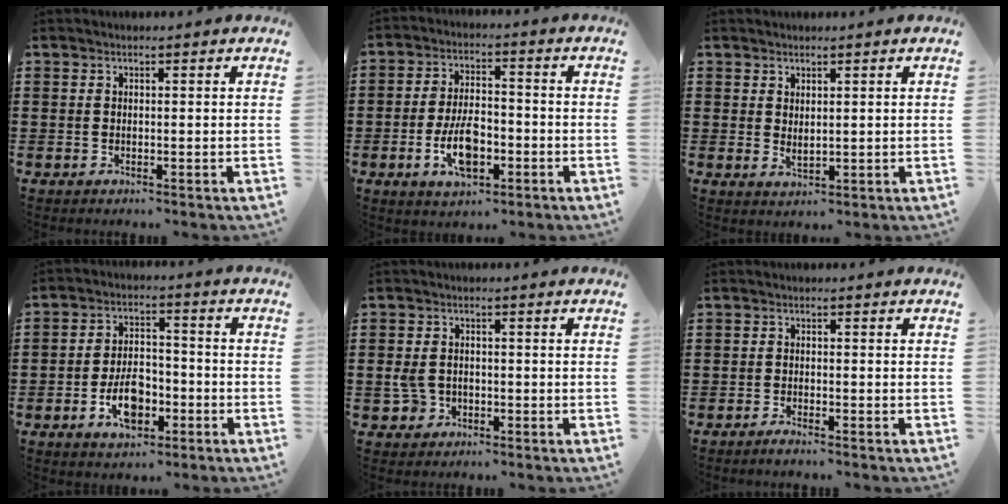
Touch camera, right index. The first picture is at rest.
{"total": 8.0, "force": [-2.8, 3.9, 6.4], "torque": [-0.138, 0.002, -0.054]}
{"total": 1.5, "force": [1.1, 0.5, 0.8], "torque": [-0.016, 0.001, 0.021]}
{"total": 7.2, "force": [-2.8, 4.0, 5.3], "torque": [-0.099, 0.005, -0.055]}
{"total": 3.0, "force": [-0.8, 2.5, 1.3], "torque": [-0.039, 0.002, -0.019]}
{"total": 1.2, "force": [-1.1, 0.0, 0.3], "torque": [-0.009, -0.003, -0.021]}